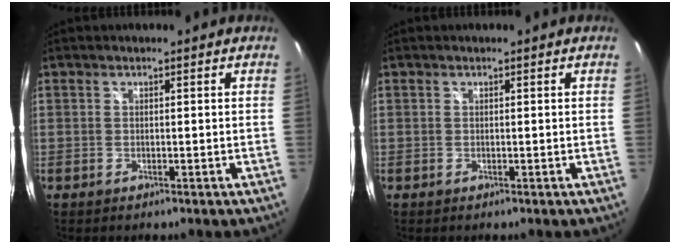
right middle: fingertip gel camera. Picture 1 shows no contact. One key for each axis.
{"total": 0.0}